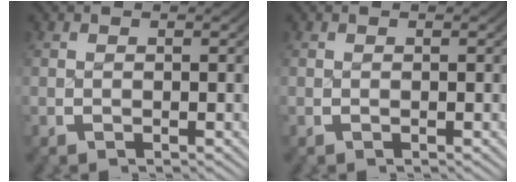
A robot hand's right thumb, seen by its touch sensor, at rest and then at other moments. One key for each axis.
{"total": 0.0}